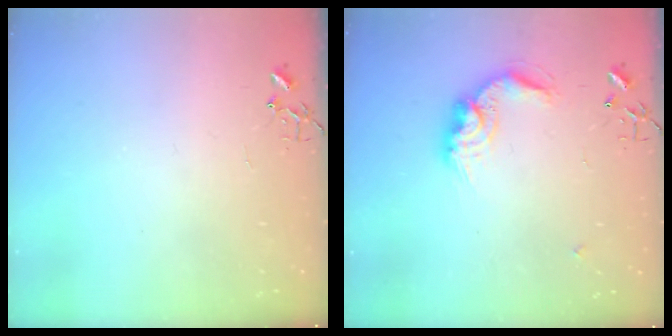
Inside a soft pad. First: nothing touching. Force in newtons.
{"total": 13.9, "press": 13.9, "slide": 0.3}